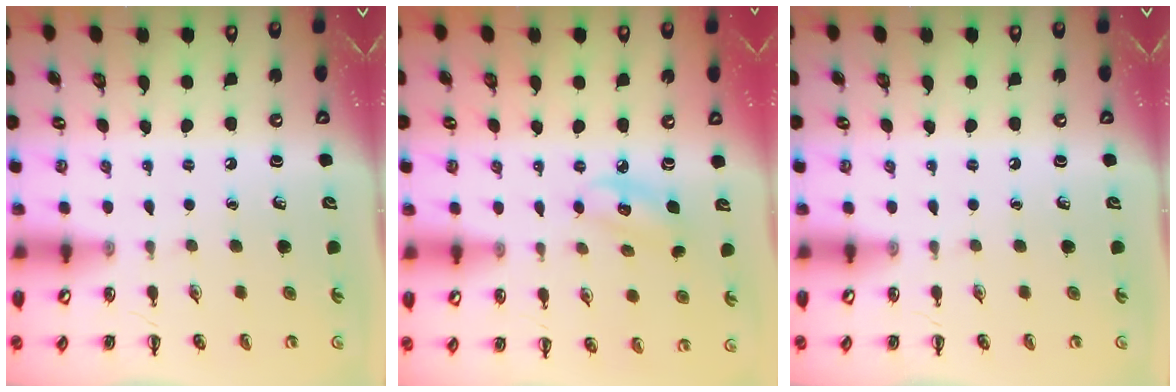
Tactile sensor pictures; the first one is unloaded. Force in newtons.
{"total": 4.9, "press": 4.9, "slide": 0.6}
{"total": 0.0}